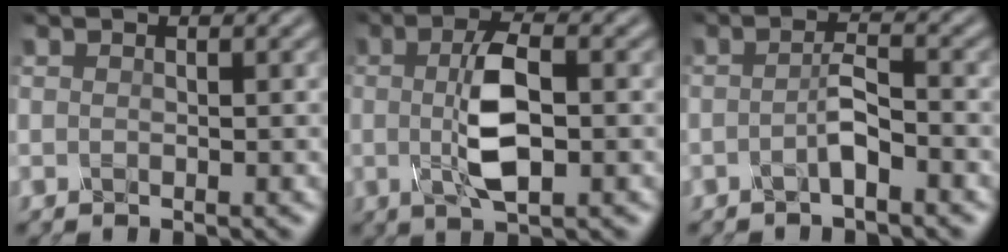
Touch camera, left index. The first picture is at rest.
{"total": 4.5, "force": [0.1, 1.3, 4.3], "torque": [-0.090, 0.005, 0.000]}
{"total": 1.7, "force": [-0.9, 0.0, 1.4], "torque": [-0.030, 0.012, -0.023]}